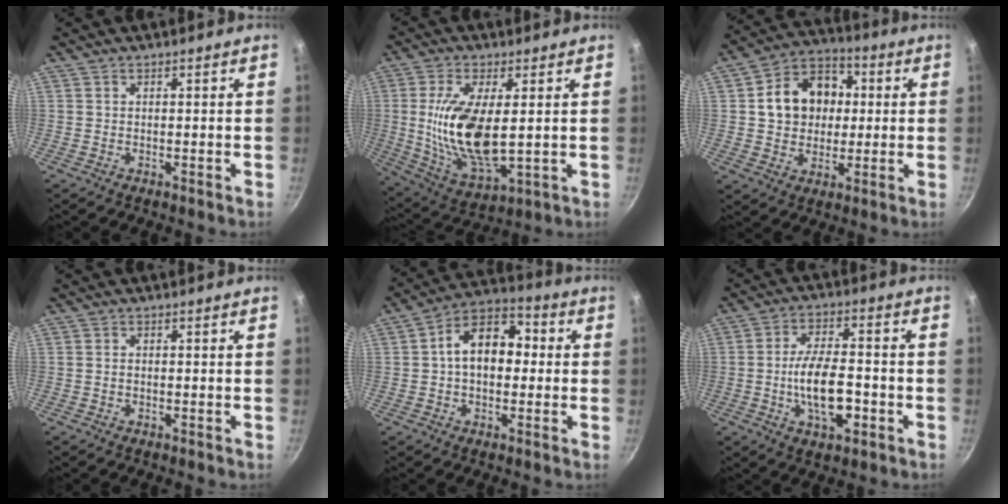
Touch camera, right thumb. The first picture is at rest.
{"total": 16.1, "force": [1.3, 6.9, 14.5], "torque": [-0.274, -0.016, 0.031]}
{"total": 13.9, "force": [1.8, 11.3, 8.0], "torque": [-0.098, 0.023, 0.021]}
{"total": 0.6, "force": [-0.2, 0.5, 0.4], "torque": [-0.006, 0.004, -0.005]}
{"total": 12.3, "force": [0.7, 8.5, 8.9], "torque": [-0.096, 0.038, -0.007]}
{"total": 11.9, "force": [-3.1, 5.4, 10.2], "torque": [-0.166, 0.024, -0.053]}